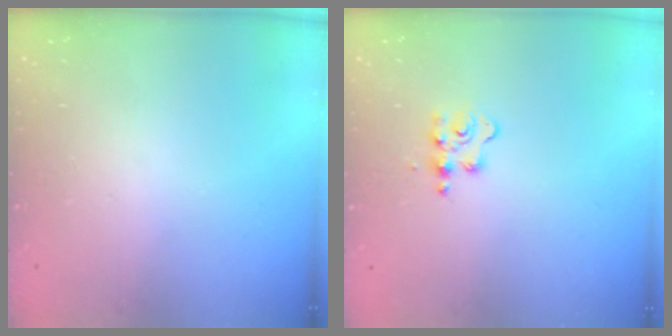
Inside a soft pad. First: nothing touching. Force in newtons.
{"total": 4.2, "press": 4.1, "slide": 0.6}